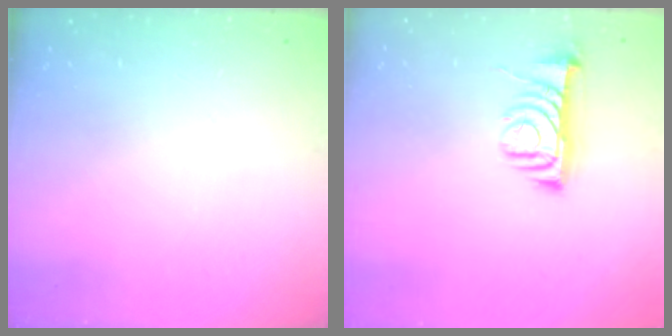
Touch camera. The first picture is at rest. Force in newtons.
{"total": 8.2, "press": 8.2, "slide": 0.6}